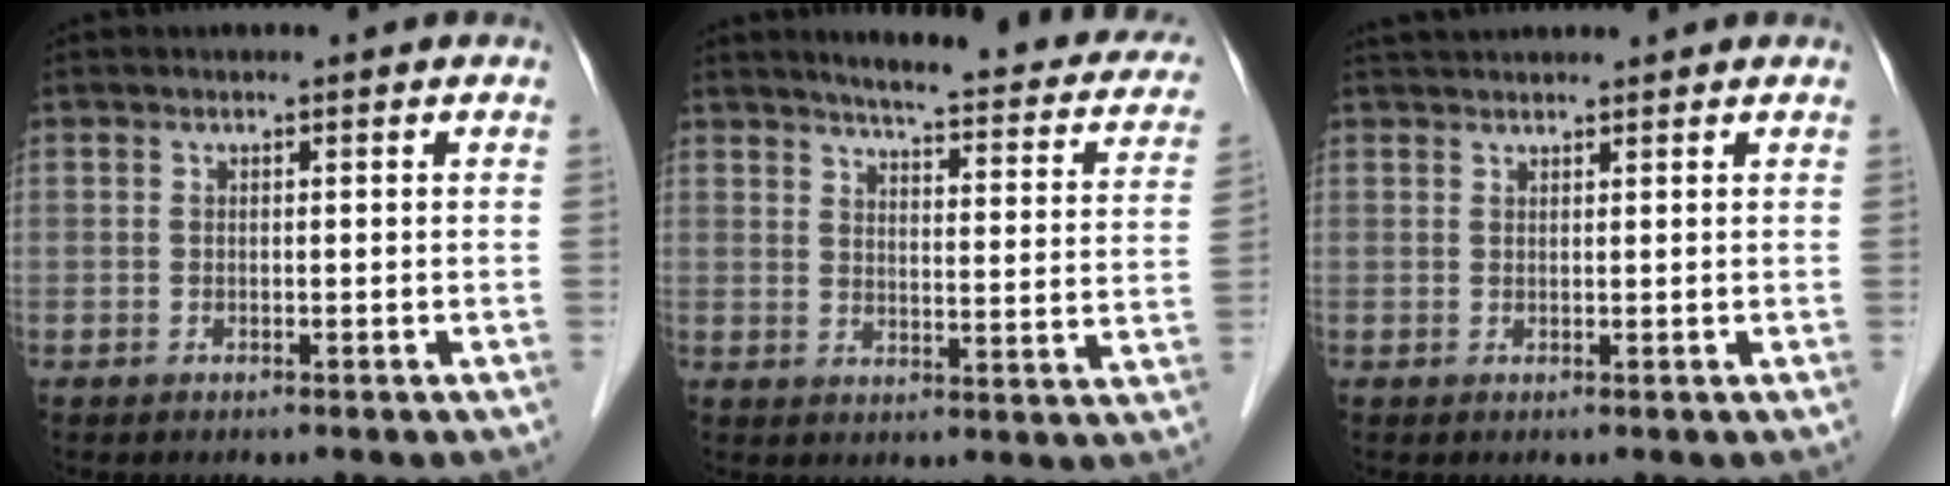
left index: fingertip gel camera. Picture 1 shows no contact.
{"total": 20.4, "force": [17.3, 3.5, 10.1], "torque": [-0.114, -0.035, 0.189]}
{"total": 3.2, "force": [3.0, 0.4, 1.0], "torque": [-0.013, 0.032, 0.050]}